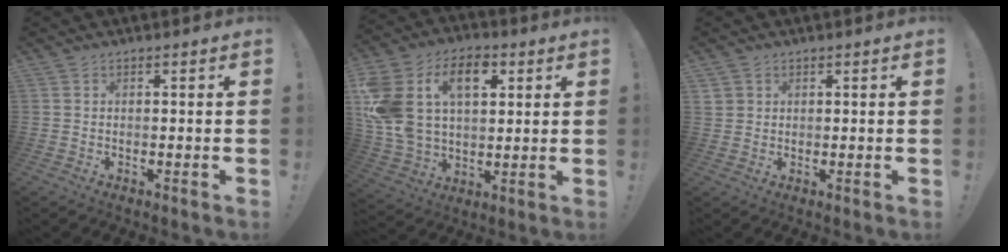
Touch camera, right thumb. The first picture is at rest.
{"total": 19.8, "force": [7.0, 13.4, 12.8], "torque": [-0.253, -0.019, 0.123]}
{"total": 2.0, "force": [1.2, 1.5, 0.4], "torque": [-0.005, -0.003, 0.023]}